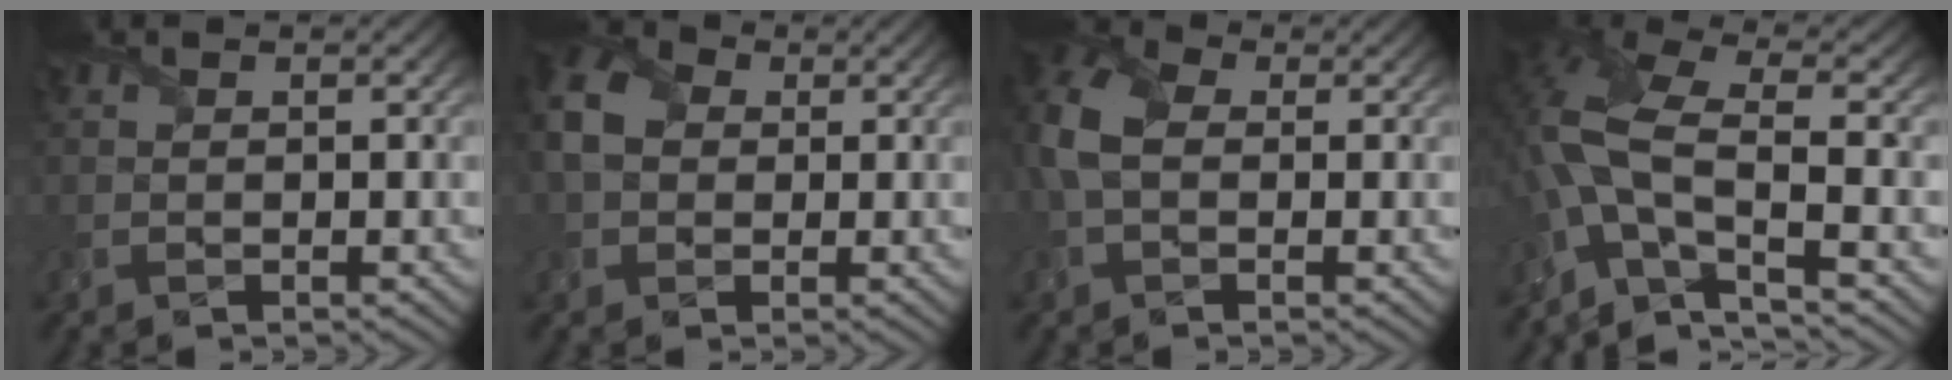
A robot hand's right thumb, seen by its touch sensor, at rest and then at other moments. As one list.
[{"total": 7.0, "force": [0.6, 5.6, 4.2], "torque": [-0.124, 0.011, -0.003]}, {"total": 6.9, "force": [0.4, 4.7, 5.0], "torque": [-0.140, 0.007, -0.005]}, {"total": 10.7, "force": [-3.4, 4.0, 9.3], "torque": [-0.214, -0.001, -0.078]}]